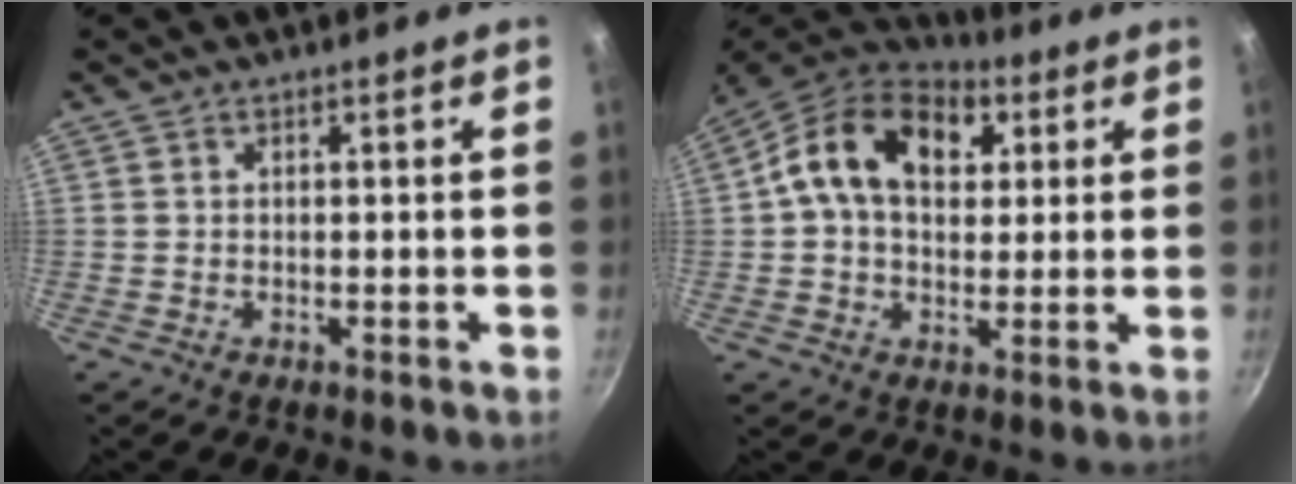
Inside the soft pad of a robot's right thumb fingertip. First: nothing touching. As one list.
[{"total": 17.1, "force": [4.0, 11.7, 11.8], "torque": [-0.182, 0.018, 0.059]}]